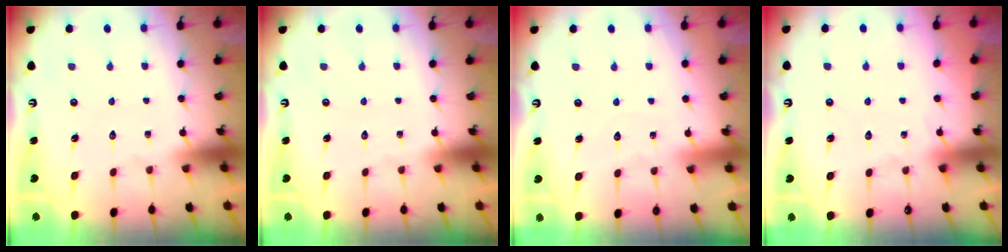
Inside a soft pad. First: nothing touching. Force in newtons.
{"total": 0.0}
{"total": 3.5, "press": 3.5, "slide": 0.3}
{"total": 3.5, "press": 3.5, "slide": 0.5}